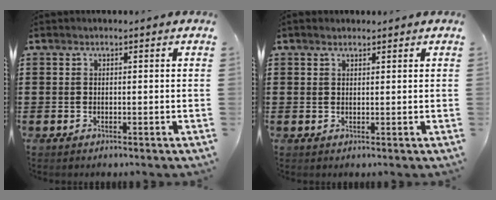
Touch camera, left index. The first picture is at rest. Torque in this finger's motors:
{"motor_torque": [0.68, 0.59, 0.08, 0.01]}